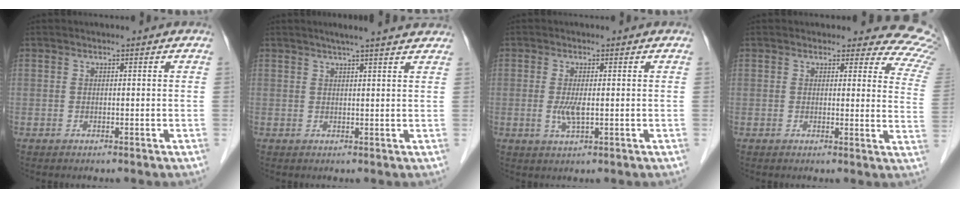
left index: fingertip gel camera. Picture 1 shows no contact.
{"total": 9.0, "force": [7.7, 0.7, 4.6], "torque": [-0.058, 0.019, 0.084]}
{"total": 3.0, "force": [-0.3, 0.7, 2.9], "torque": [-0.063, -0.004, -0.003]}
{"total": 11.2, "force": [10.5, 3.7, 1.4], "torque": [0.034, -0.078, 0.061]}